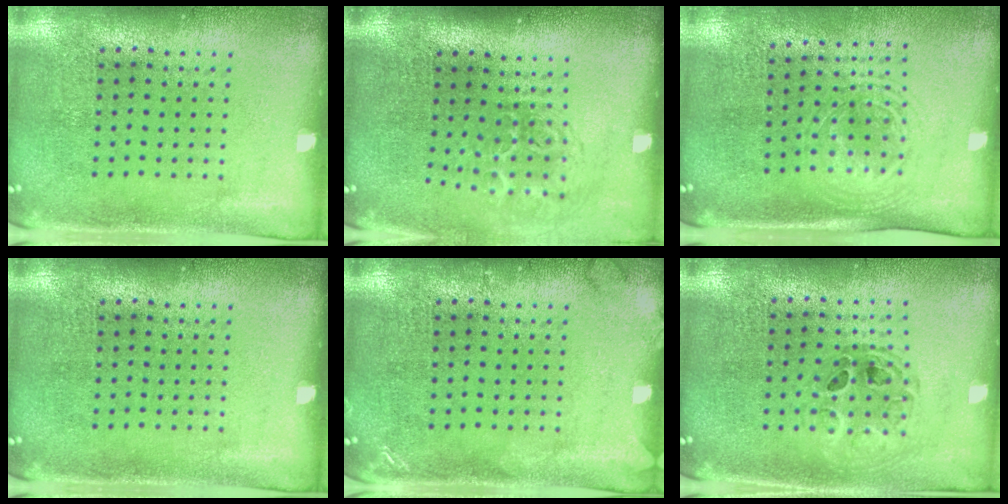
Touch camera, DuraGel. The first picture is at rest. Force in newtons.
{"total": 1.9, "press": 1.2, "slide": 1.4}
{"total": 1.6, "press": 1.4, "slide": 0.9}
{"total": 0.0}
{"total": 1.2, "press": 1.1, "slide": 0.2}
{"total": 0.9, "press": 0.9, "slide": 0.1}